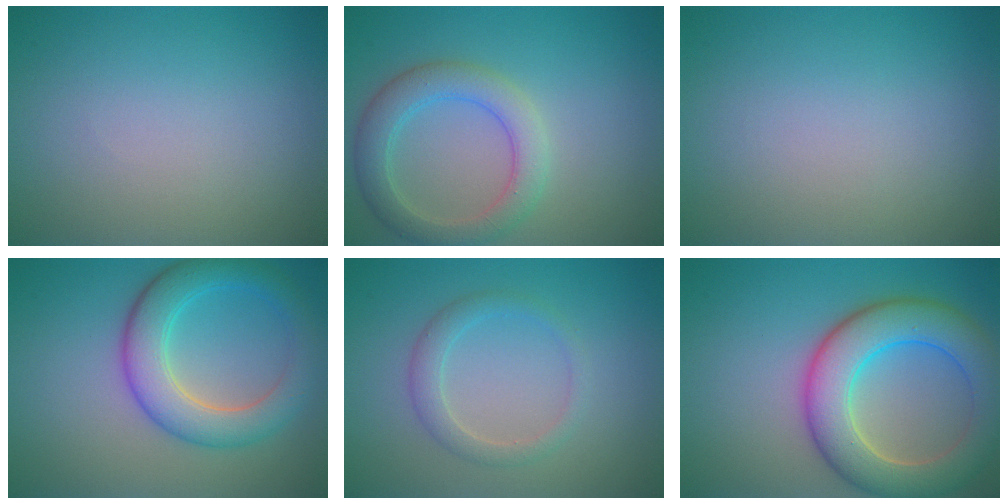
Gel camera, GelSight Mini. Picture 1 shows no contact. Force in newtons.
{"total": 4.1, "press": 4.1, "slide": 0.1}
{"total": 0.0}
{"total": 5.7, "press": 5.7, "slide": 0.1}
{"total": 2.2, "press": 2.2, "slide": 0.2}
{"total": 8.3, "press": 8.3, "slide": 0.5}